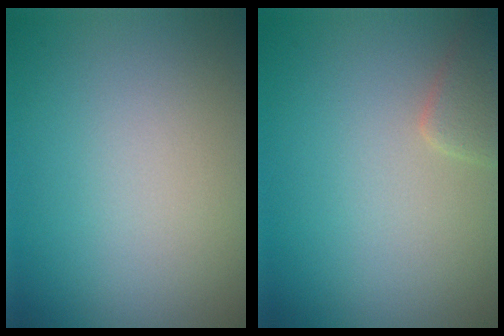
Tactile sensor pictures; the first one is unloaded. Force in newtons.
{"total": 1.8, "press": 1.8, "slide": 0.1}